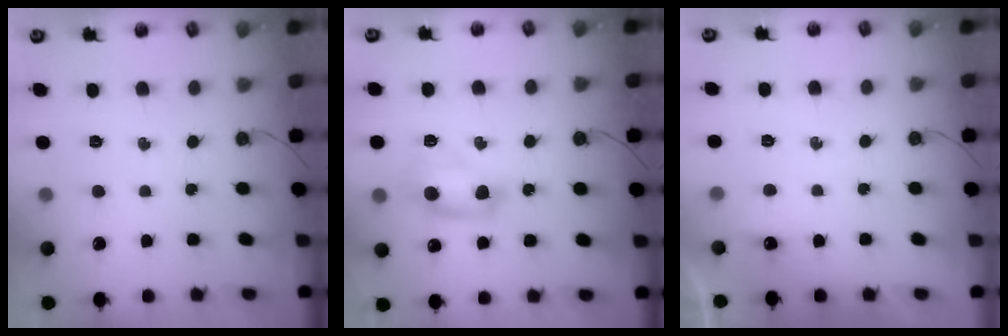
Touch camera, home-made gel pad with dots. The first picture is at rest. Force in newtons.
{"total": 10.0, "press": 9.9, "slide": 1.4}
{"total": 2.7, "press": 2.6, "slide": 0.8}